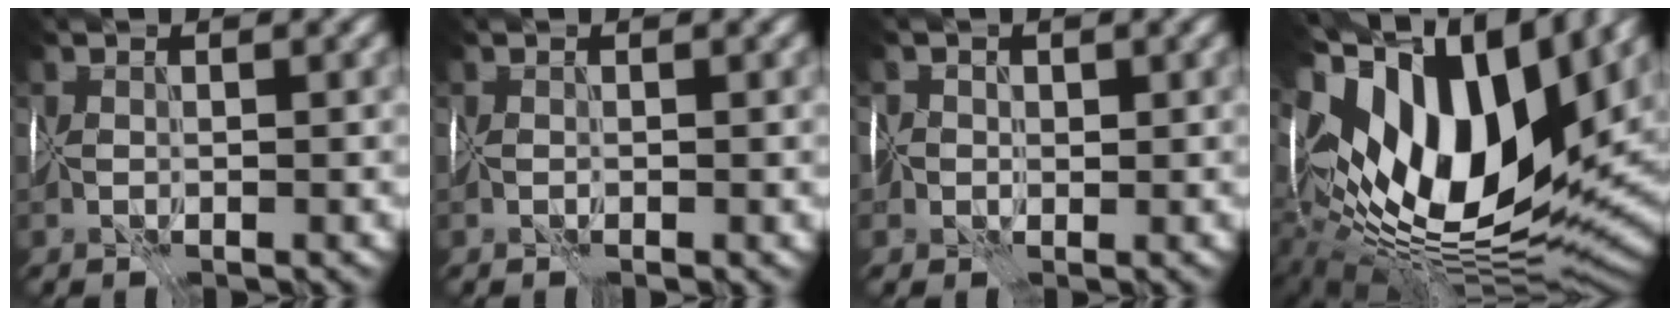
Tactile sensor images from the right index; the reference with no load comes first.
{"total": 0.0}
{"total": 3.2, "force": [0.0, 3.0, 1.0], "torque": [-0.004, 0.020, -0.021]}
{"total": 17.3, "force": [5.9, 9.0, 13.6], "torque": [-0.276, 0.023, 0.105]}